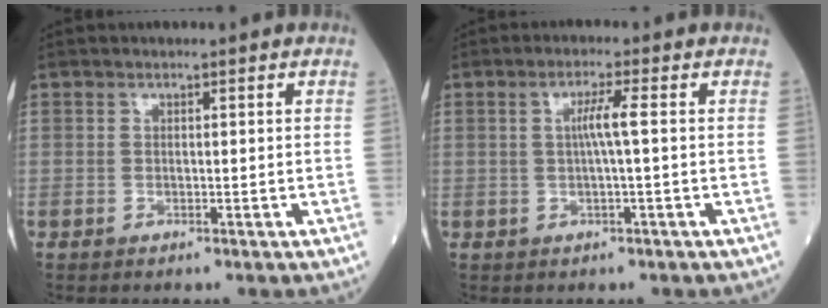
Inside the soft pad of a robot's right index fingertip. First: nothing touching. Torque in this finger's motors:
{"motor_torque": [0.56, -0.07, 0.34, 0.10]}